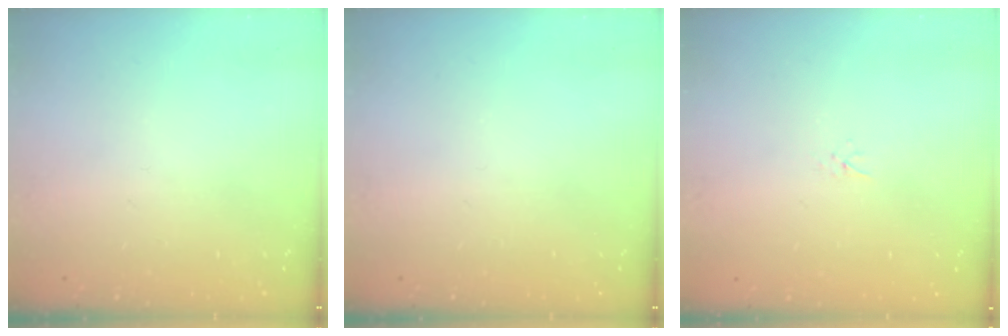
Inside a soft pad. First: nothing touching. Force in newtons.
{"total": 0.0}
{"total": 1.6, "press": 1.6, "slide": 0.2}